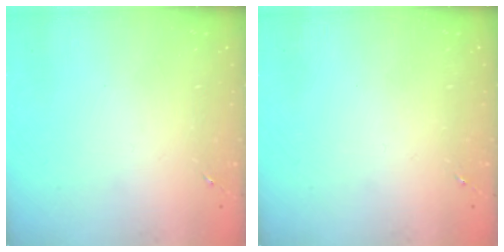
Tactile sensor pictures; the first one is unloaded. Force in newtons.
{"total": 0.0}